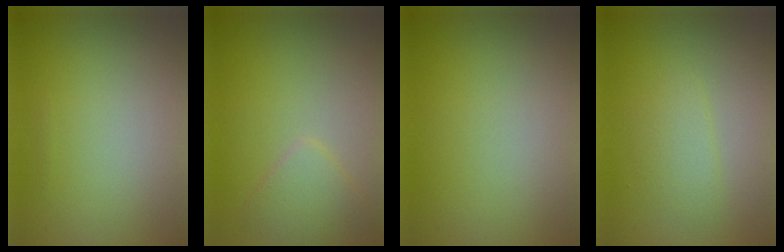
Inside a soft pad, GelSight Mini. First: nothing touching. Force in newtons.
{"total": 2.3, "press": 2.2, "slide": 0.2}
{"total": 0.0}
{"total": 2.0, "press": 2.0, "slide": 0.1}